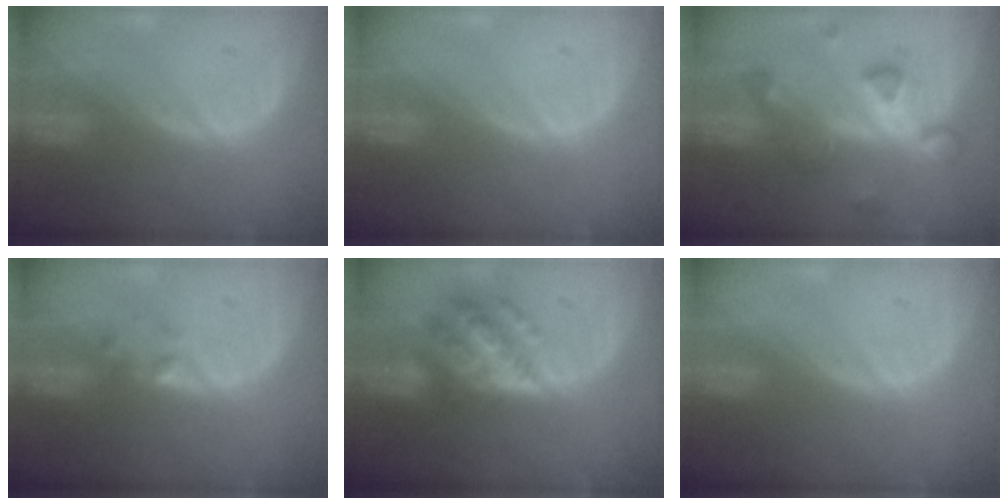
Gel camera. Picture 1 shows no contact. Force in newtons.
{"total": 0.0}
{"total": 7.8, "press": 6.9, "slide": 3.5}
{"total": 1.4, "press": 1.2, "slide": 0.7}
{"total": 7.6, "press": 7.6, "slide": 0.5}
{"total": 0.0}